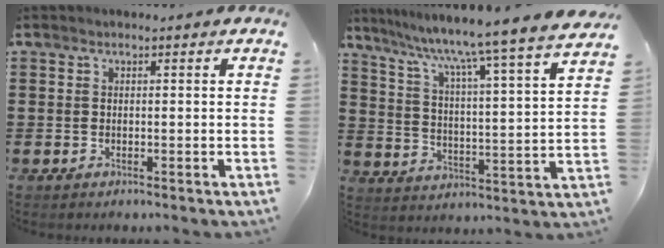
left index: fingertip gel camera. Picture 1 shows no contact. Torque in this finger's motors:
{"motor_torque": [2.14, 0.00, -0.10, -0.18]}